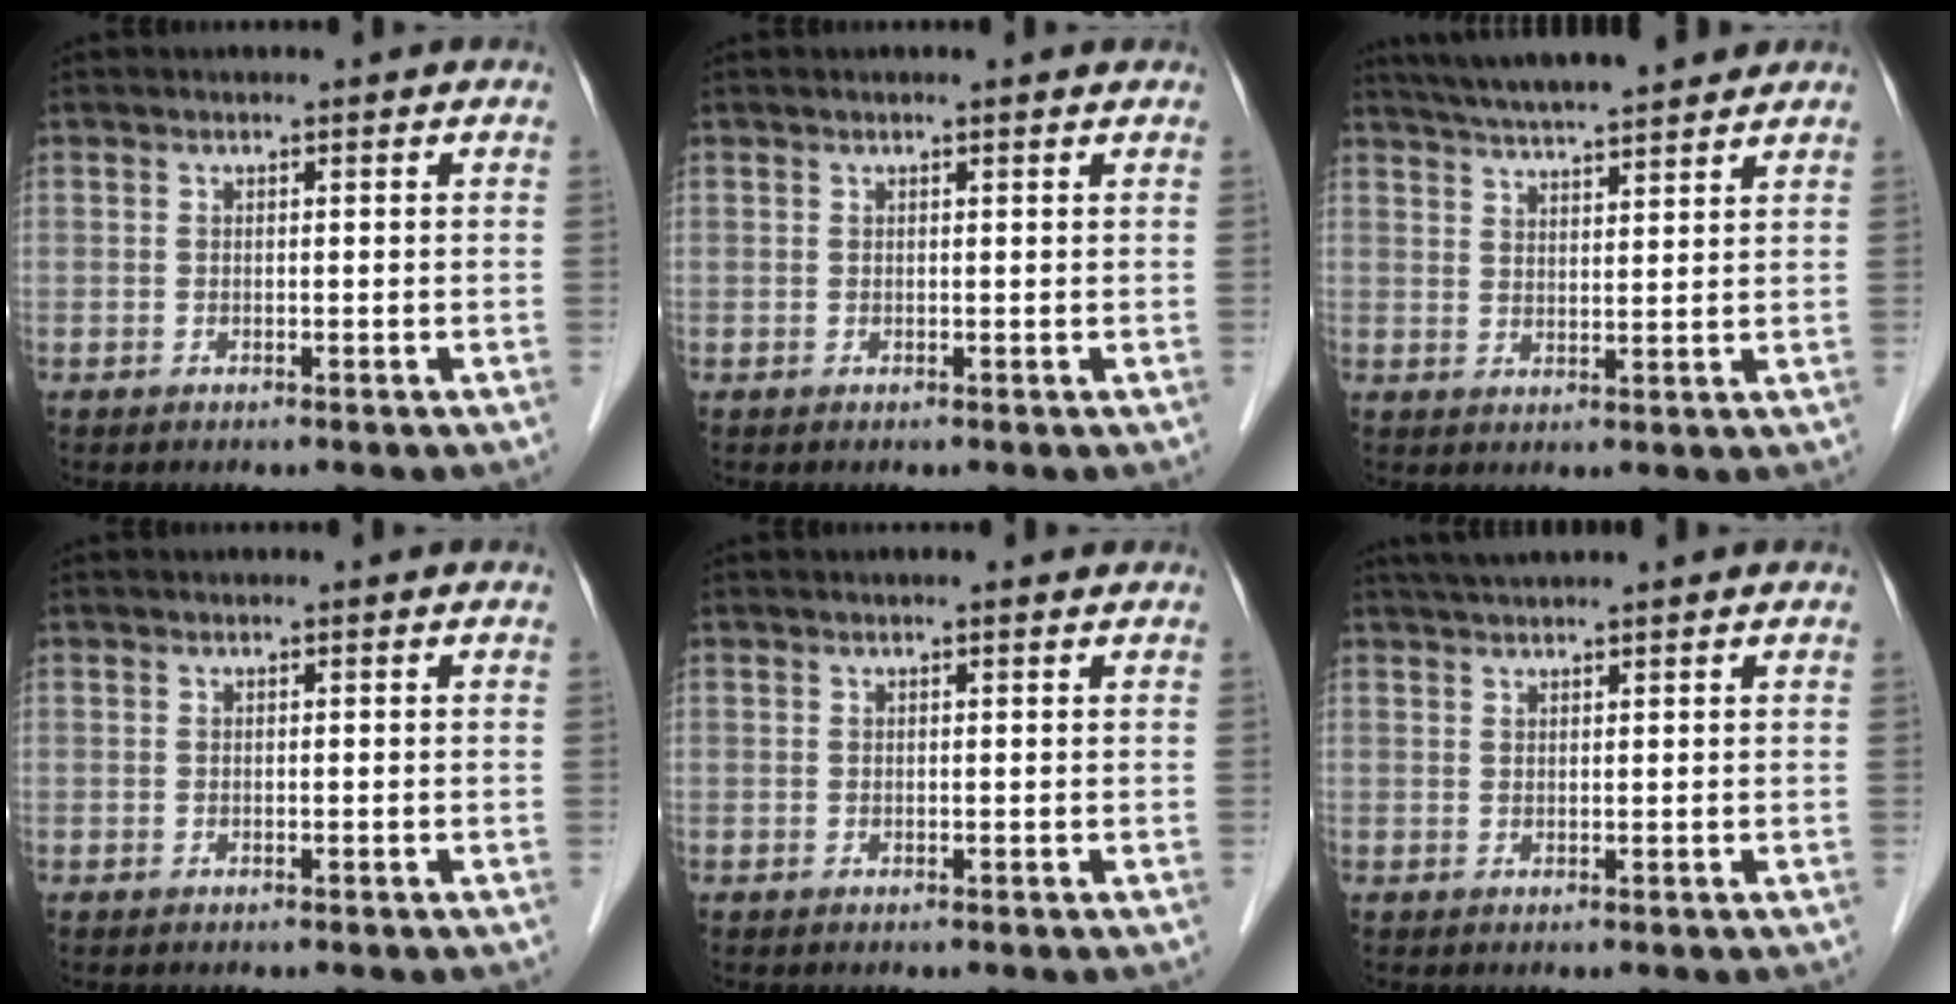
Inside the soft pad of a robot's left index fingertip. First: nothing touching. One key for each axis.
{"total": 0.9, "fx": 0.8, "fy": -0.1, "fz": 0.3, "tx": -0.009, "ty": 0.004, "tz": 0.011}
{"total": 13.0, "fx": 11.6, "fy": 1.0, "fz": 5.7, "tx": -0.098, "ty": 0.024, "tz": 0.174}
{"total": 0.0}
{"total": 1.3, "fx": 1.1, "fy": 0.2, "fz": 0.6, "tx": -0.011, "ty": 0.009, "tz": 0.014}
{"total": 3.9, "fx": 3.4, "fy": -0.2, "fz": 1.9, "tx": -0.027, "ty": 0.029, "tz": 0.061}